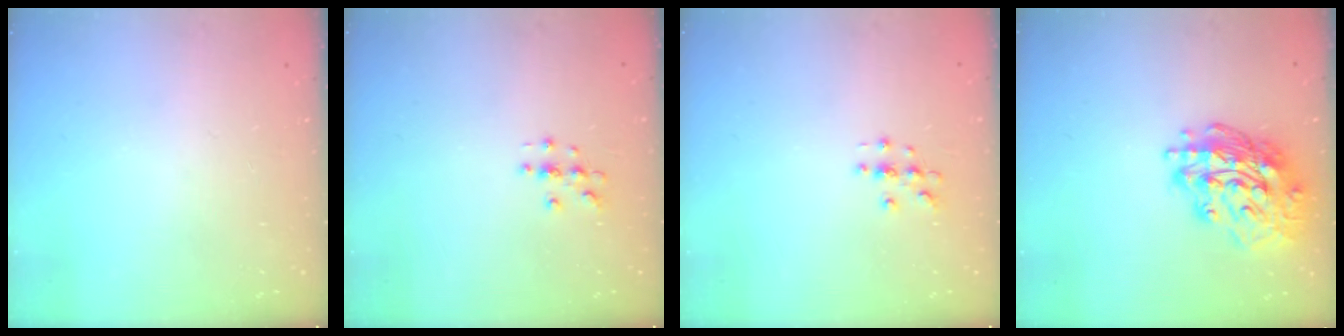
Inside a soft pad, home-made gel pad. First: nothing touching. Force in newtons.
{"total": 2.9, "press": 2.9, "slide": 0.3}
{"total": 2.9, "press": 2.9, "slide": 0.3}
{"total": 18.0, "press": 17.9, "slide": 1.8}